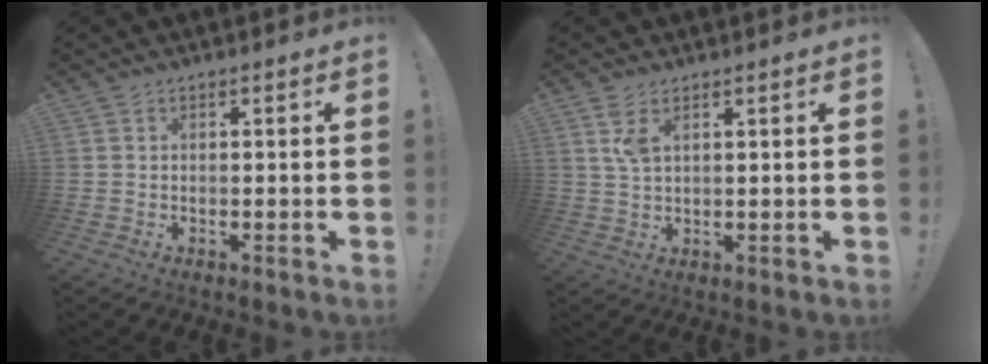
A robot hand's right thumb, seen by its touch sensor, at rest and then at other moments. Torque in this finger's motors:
{"motor_torque": [0.05, -0.03, 0.46, 0.03, 0.00]}